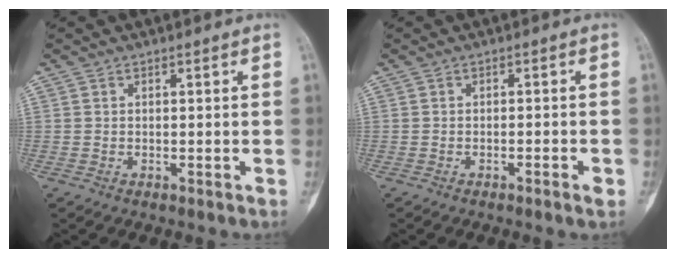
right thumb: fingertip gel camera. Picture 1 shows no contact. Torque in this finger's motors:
{"motor_torque": [-0.36, 0.16, -0.04, -0.10, -0.03]}